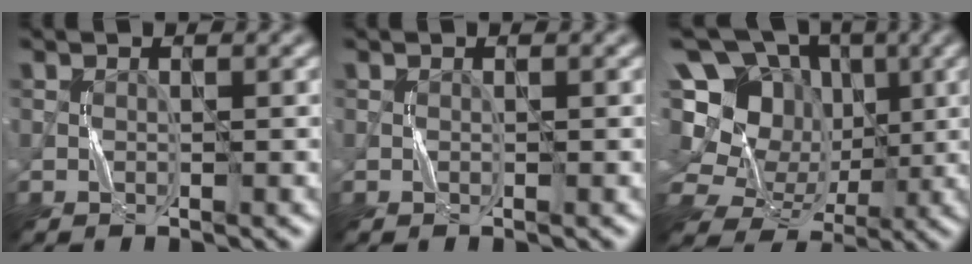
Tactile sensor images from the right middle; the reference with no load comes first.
{"total": 0.0}
{"total": 14.7, "force": [2.4, 12.4, 7.5], "torque": [-0.194, 0.046, 0.034]}